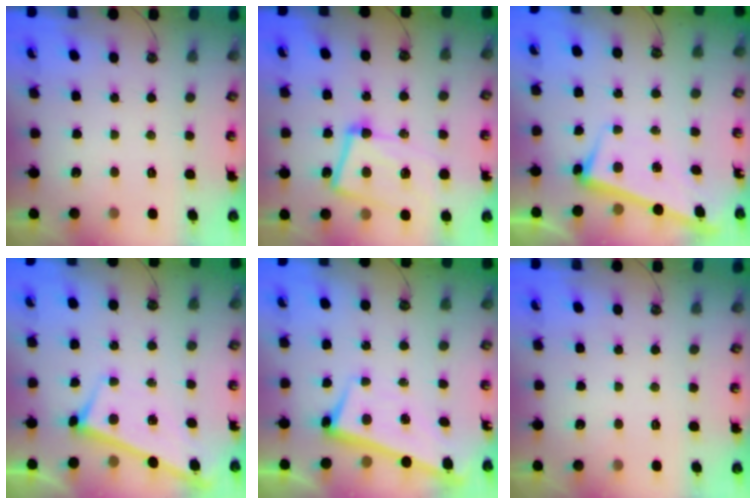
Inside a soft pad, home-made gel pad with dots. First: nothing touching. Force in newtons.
{"total": 13.2, "press": 13.1, "slide": 1.8}
{"total": 2.6, "press": 2.5, "slide": 0.6}
{"total": 3.1, "press": 3.1, "slide": 0.3}
{"total": 2.6, "press": 2.5, "slide": 0.6}
{"total": 0.0}